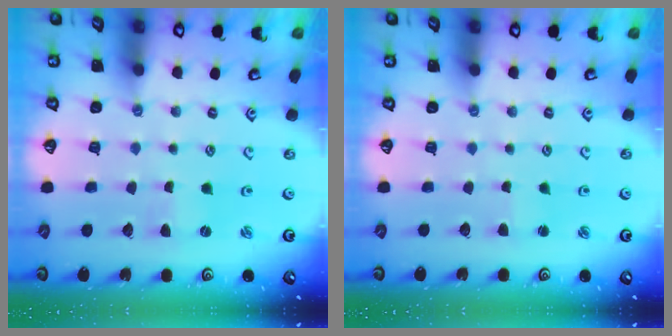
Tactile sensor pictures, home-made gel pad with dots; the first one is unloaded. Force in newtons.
{"total": 2.2, "press": 2.2, "slide": 0.3}